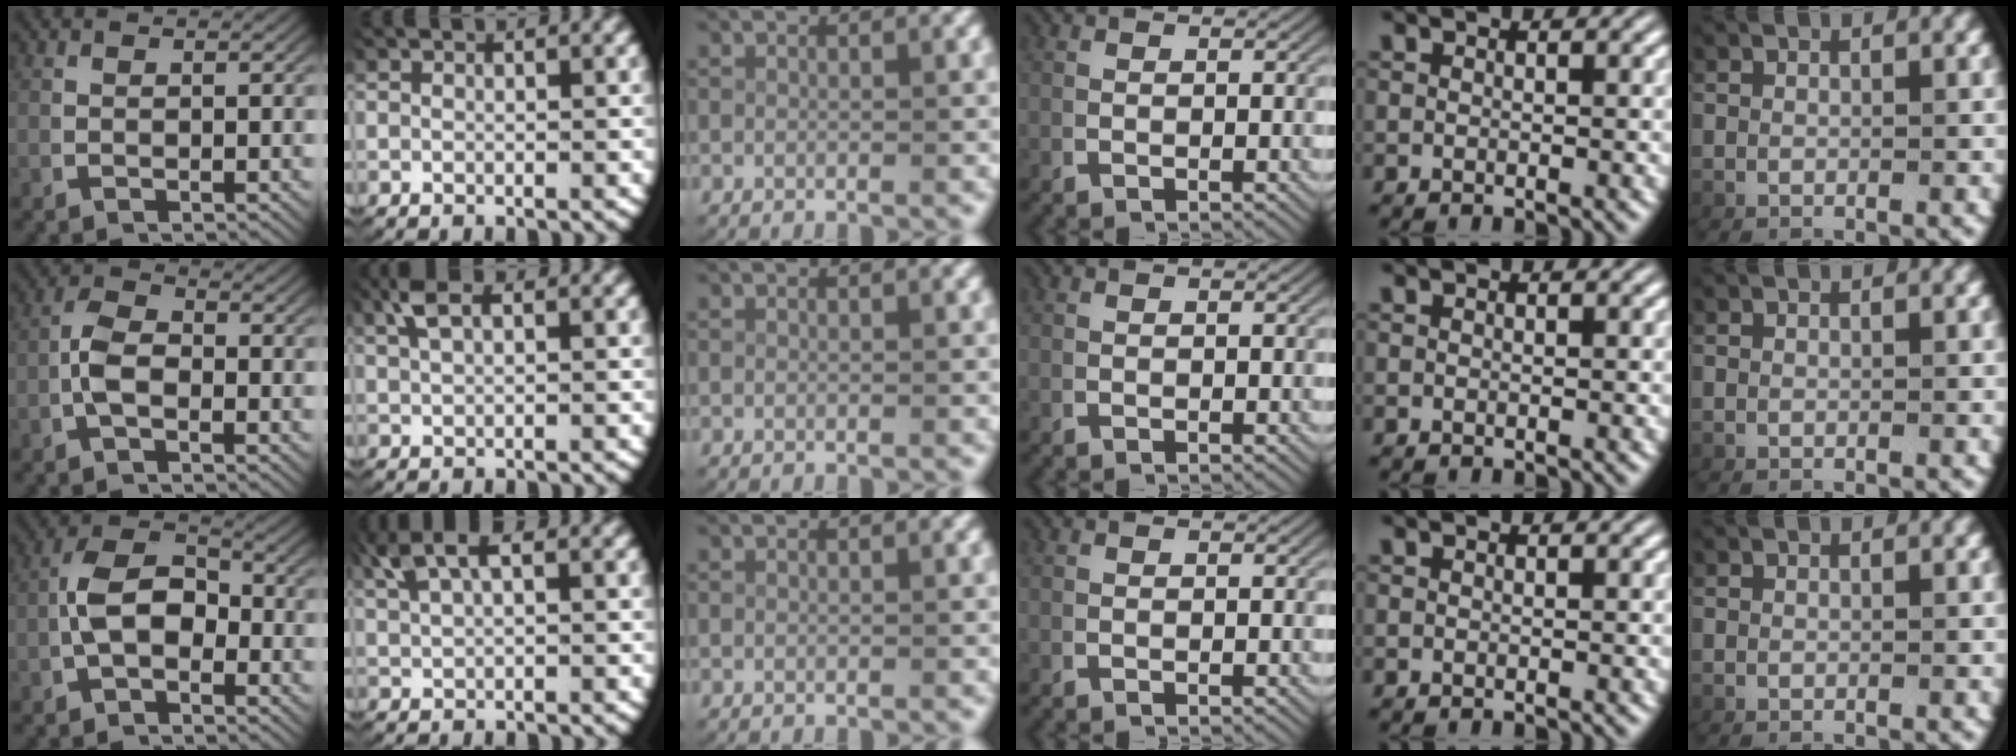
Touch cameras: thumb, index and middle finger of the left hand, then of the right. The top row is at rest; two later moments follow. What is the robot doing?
{"motion": "lift_and_place", "object": "key"}